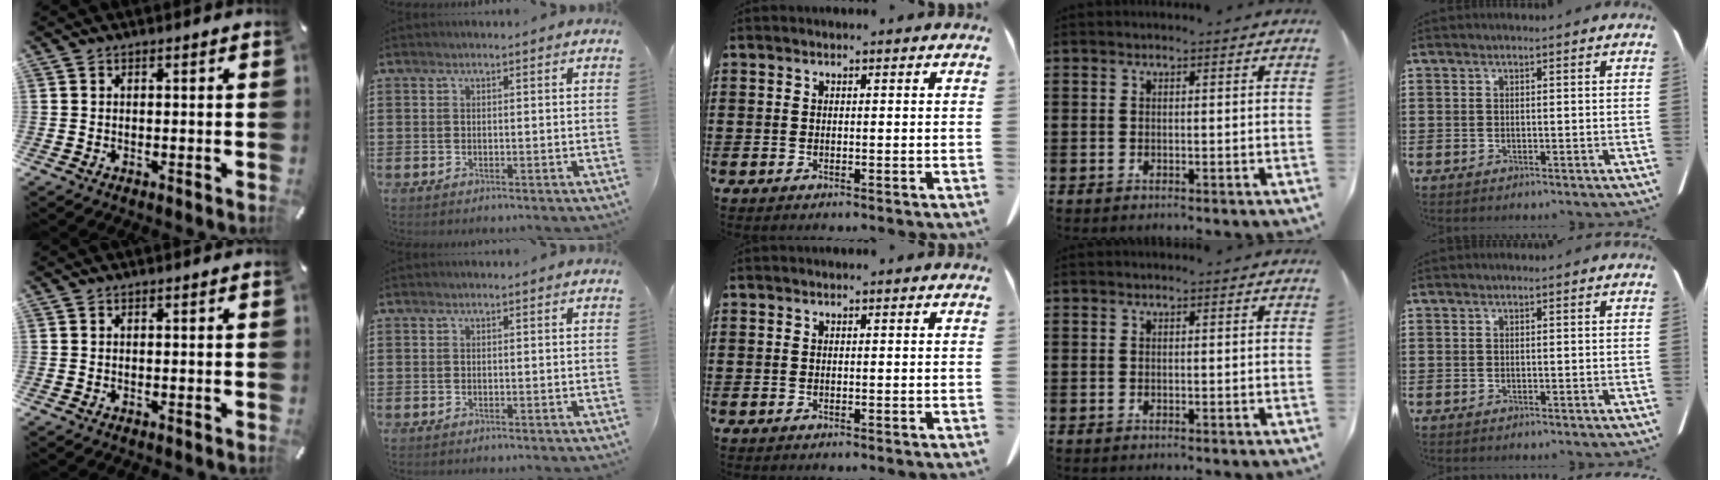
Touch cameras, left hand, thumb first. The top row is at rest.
{}